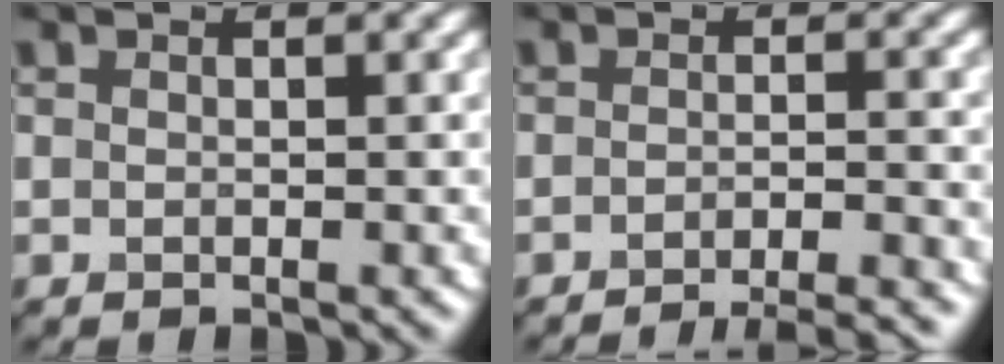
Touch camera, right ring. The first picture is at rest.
{"total": 4.8, "force": [-4.1, 0.7, 2.3], "torque": [-0.024, 0.003, -0.056]}